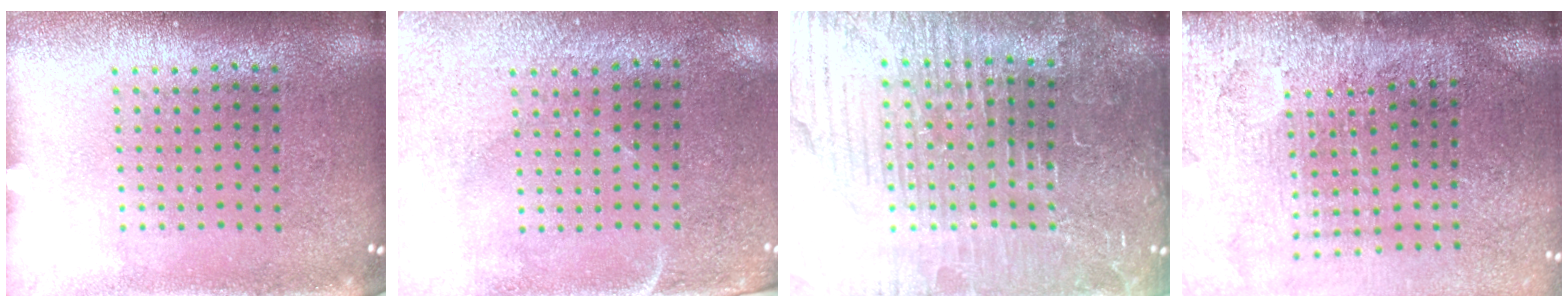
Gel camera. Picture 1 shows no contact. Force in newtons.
{"total": 2.9, "press": 2.5, "slide": 1.6}
{"total": 5.6, "press": 5.2, "slide": 2.1}
{"total": 4.8, "press": 3.7, "slide": 3.1}